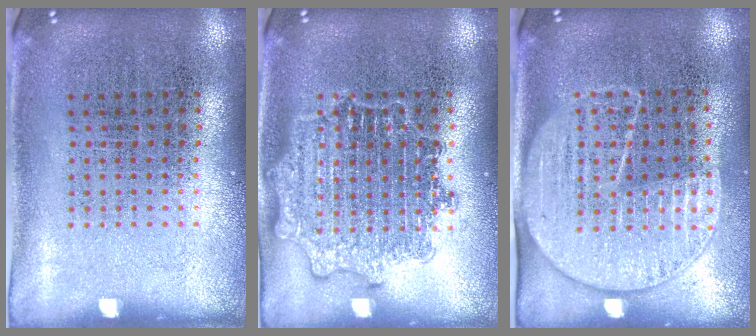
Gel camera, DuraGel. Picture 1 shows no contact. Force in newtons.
{"total": 3.0, "press": 3.0, "slide": 0.4}
{"total": 1.8, "press": 1.5, "slide": 0.9}